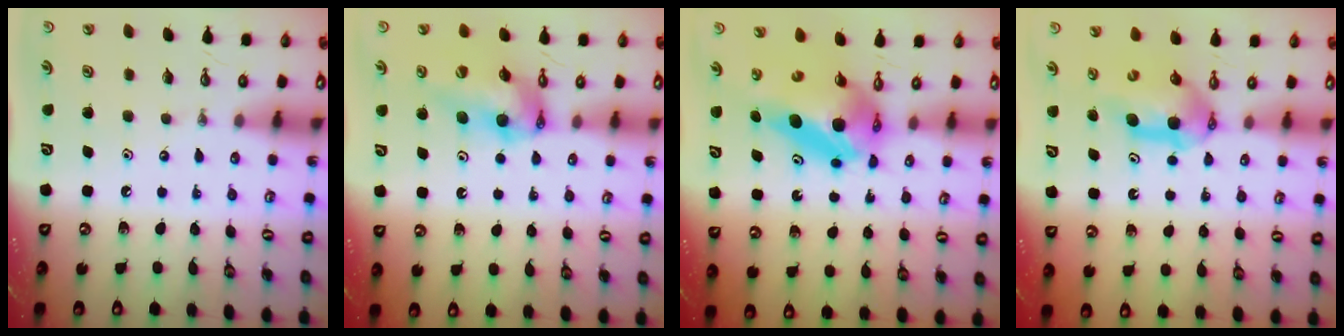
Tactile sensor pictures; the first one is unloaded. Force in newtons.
{"total": 10.8, "press": 10.7, "slide": 1.5}
{"total": 7.8, "press": 7.8, "slide": 0.7}
{"total": 6.3, "press": 6.1, "slide": 1.4}